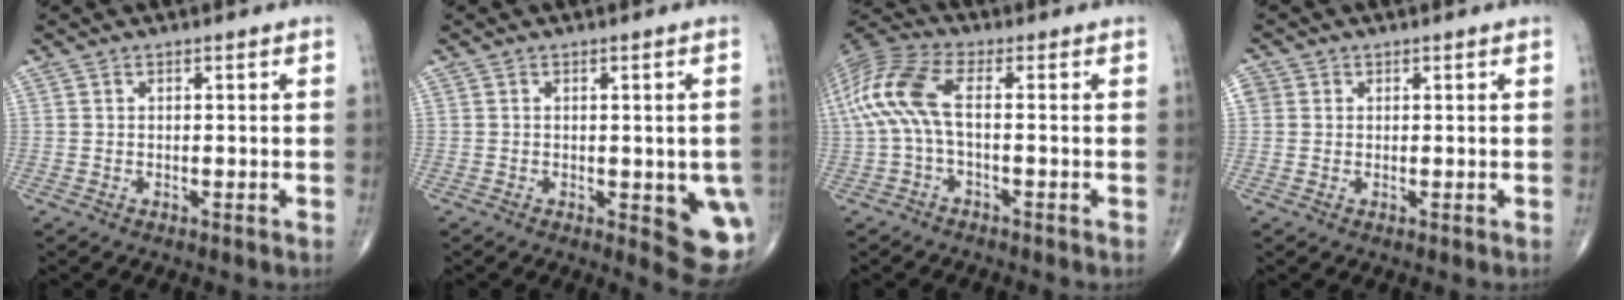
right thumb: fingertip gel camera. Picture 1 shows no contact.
{"total": 8.5, "force": [-1.7, 3.1, 7.8], "torque": [-0.065, -0.013, -0.015]}
{"total": 10.9, "force": [-0.2, 4.2, 10.1], "torque": [-0.244, 0.035, -0.011]}
{"total": 2.6, "force": [0.5, 2.4, 0.8], "torque": [-0.009, 0.007, 0.010]}